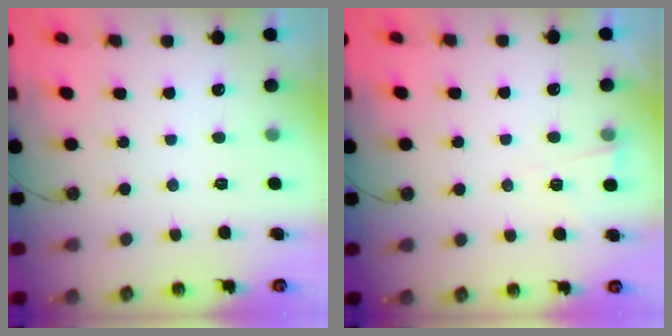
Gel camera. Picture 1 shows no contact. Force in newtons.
{"total": 3.0, "press": 2.8, "slide": 1.1}